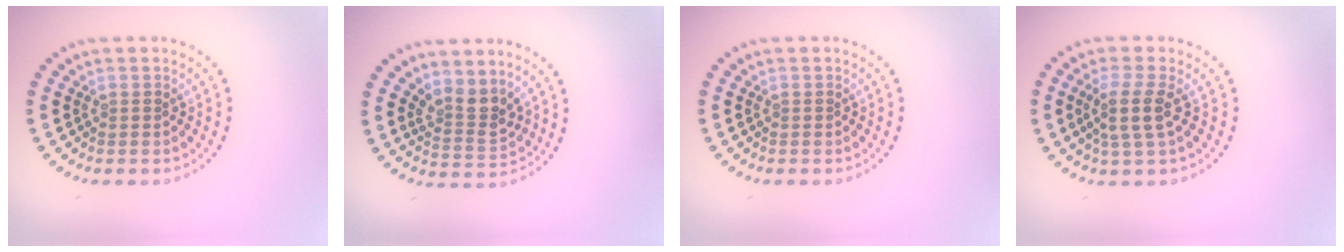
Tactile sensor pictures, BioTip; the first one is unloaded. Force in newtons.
{"total": 2.8, "press": 2.2, "slide": 1.7}
{"total": 0.0}
{"total": 2.9, "press": 2.4, "slide": 1.6}